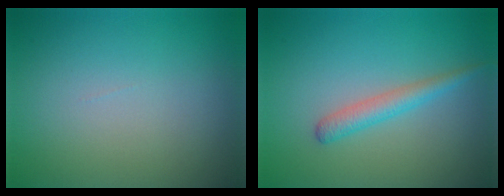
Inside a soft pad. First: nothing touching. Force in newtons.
{"total": 2.1, "press": 2.1, "slide": 0.0}